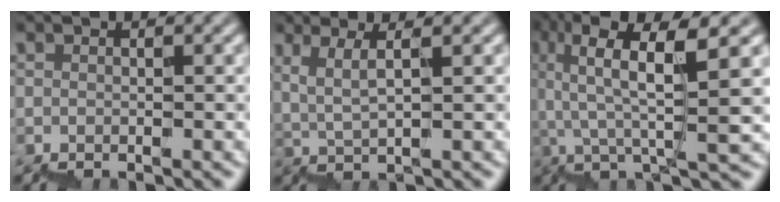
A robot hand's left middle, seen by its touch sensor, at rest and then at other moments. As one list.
[{"total": 3.3, "force": [3.0, 0.3, 1.4], "torque": [-0.022, 0.008, 0.054]}, {"total": 8.7, "force": [4.5, 1.6, 7.3], "torque": [-0.115, 0.021, 0.077]}]